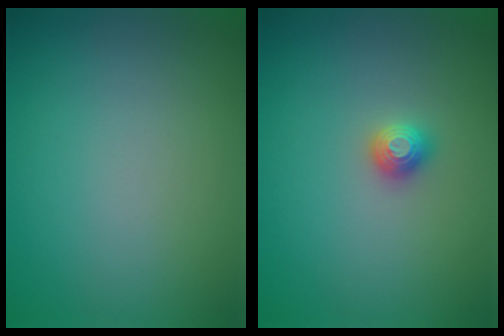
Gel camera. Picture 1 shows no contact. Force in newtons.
{"total": 1.2, "press": 1.1, "slide": 0.3}